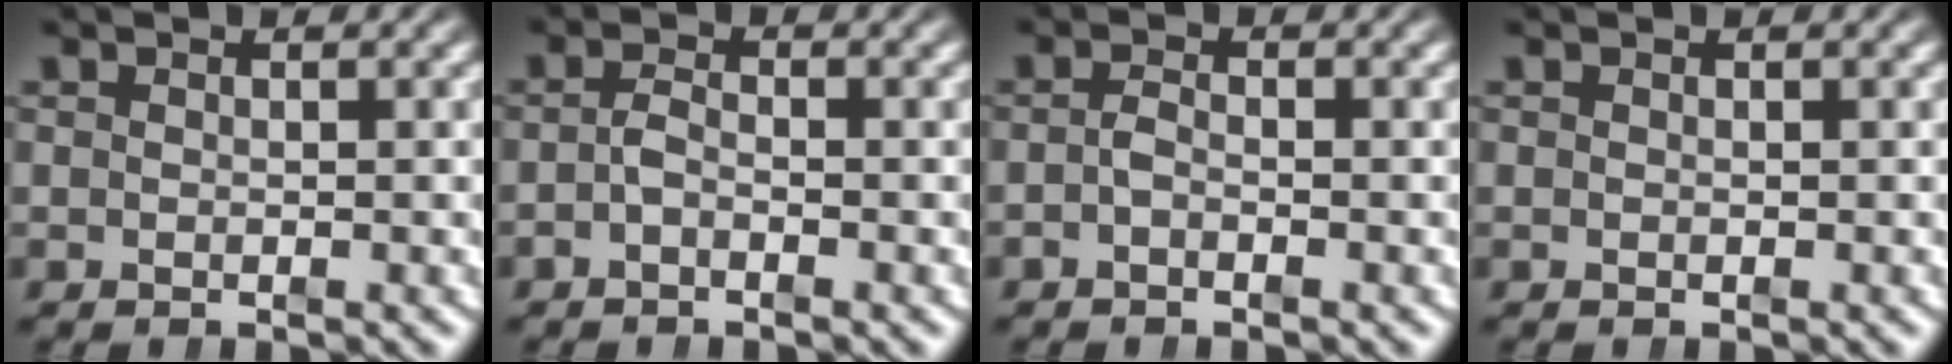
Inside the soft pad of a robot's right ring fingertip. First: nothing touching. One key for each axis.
{"total": 1.5, "fx": -1.1, "fy": 0.7, "fz": 0.9, "tx": -0.025, "ty": -0.010, "tz": -0.018}
{"total": 1.3, "fx": -0.9, "fy": 0.5, "fz": 0.6, "tx": -0.019, "ty": -0.010, "tz": -0.016}
{"total": 0.0}